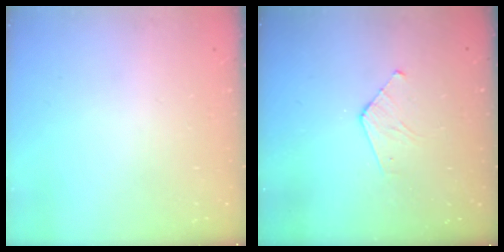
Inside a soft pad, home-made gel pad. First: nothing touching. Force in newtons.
{"total": 4.9, "press": 4.9, "slide": 0.4}